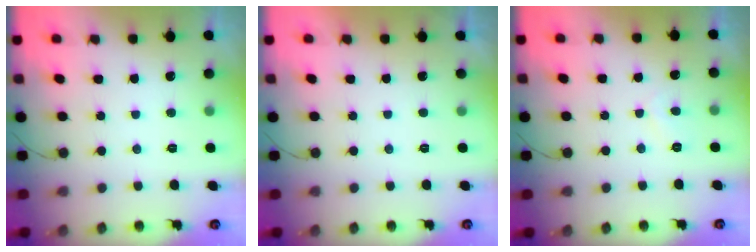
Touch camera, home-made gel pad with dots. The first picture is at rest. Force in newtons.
{"total": 2.3, "press": 2.2, "slide": 0.4}
{"total": 2.0, "press": 1.9, "slide": 0.4}